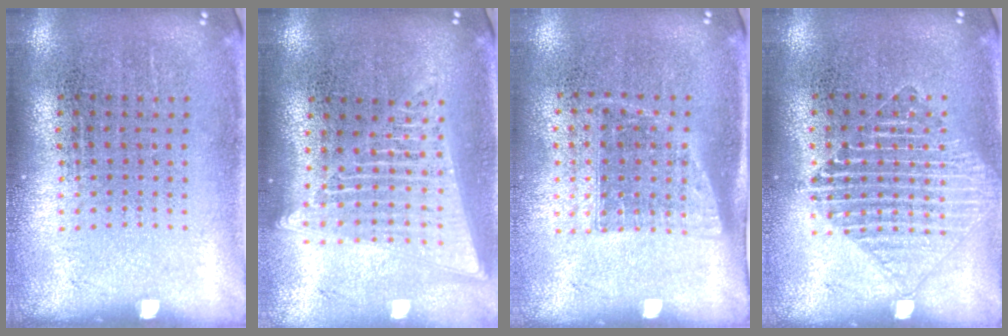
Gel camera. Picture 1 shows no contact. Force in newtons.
{"total": 2.0, "press": 1.8, "slide": 1.0}
{"total": 1.1, "press": 0.9, "slide": 0.6}
{"total": 1.3, "press": 1.3, "slide": 0.2}